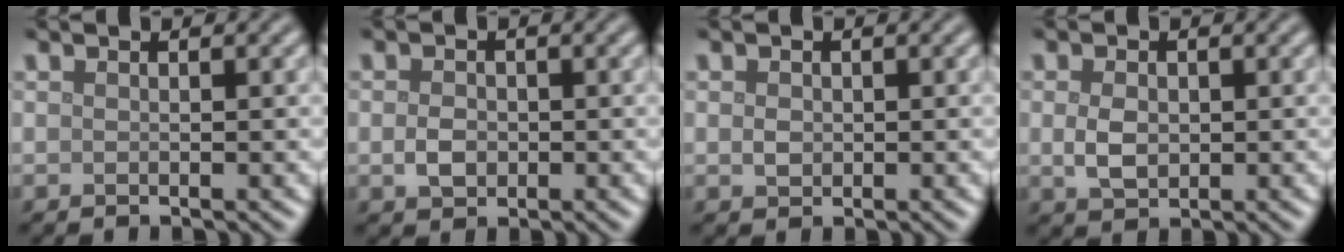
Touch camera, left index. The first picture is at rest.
{"total": 2.0, "force": [-0.3, 1.5, 1.2], "torque": [-0.025, -0.001, -0.008]}
{"total": 1.2, "force": [0.0, 1.0, 0.6], "torque": [-0.012, -0.001, 0.000]}
{"total": 2.5, "force": [0.0, 1.8, 1.7], "torque": [-0.037, -0.001, 0.002]}